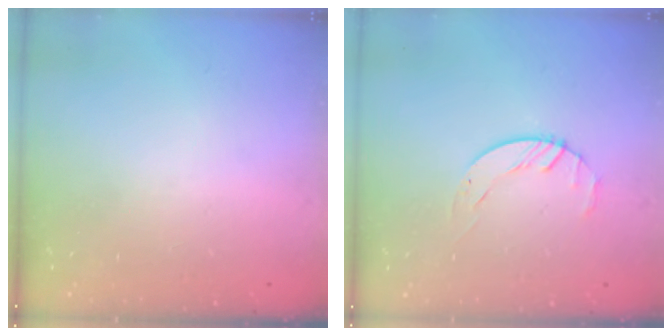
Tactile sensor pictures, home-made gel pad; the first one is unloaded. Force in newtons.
{"total": 1.8, "press": 1.7, "slide": 0.3}